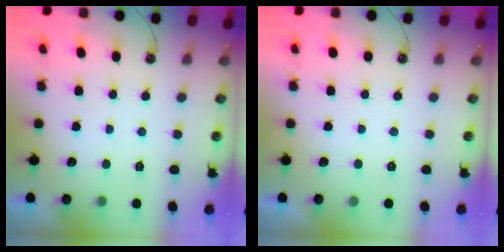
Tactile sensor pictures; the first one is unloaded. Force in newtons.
{"total": 0.0}